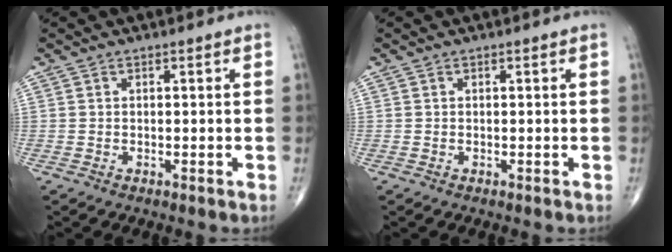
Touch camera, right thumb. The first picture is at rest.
{"total": 0.0}